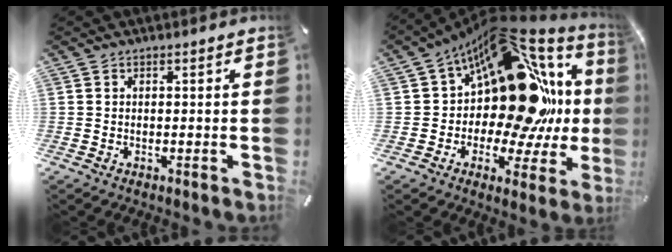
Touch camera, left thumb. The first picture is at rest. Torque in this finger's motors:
{"motor_torque": [1.71, 2.47, 1.81, -0.95, 0.34]}